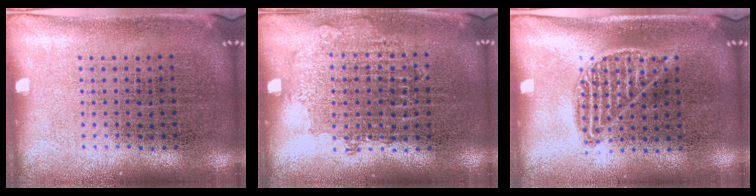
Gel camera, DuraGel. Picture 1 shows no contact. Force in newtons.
{"total": 0.8, "press": 0.8, "slide": 0.3}
{"total": 0.9, "press": 0.9, "slide": 0.4}